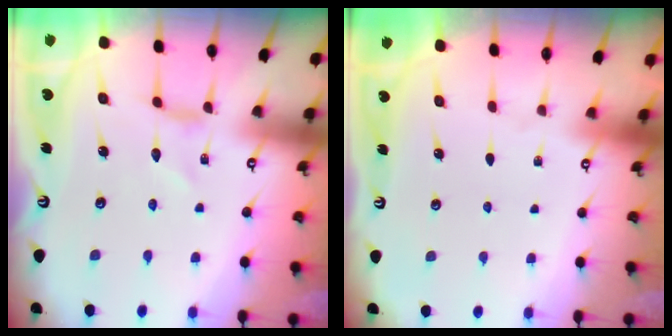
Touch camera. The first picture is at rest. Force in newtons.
{"total": 0.0}